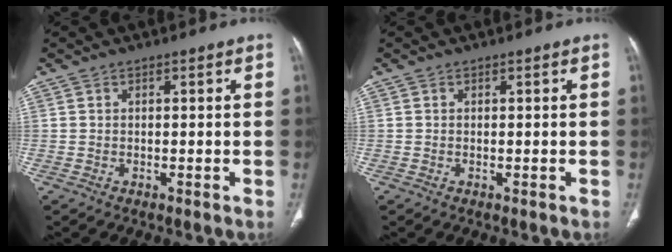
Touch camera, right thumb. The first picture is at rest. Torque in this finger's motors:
{"motor_torque": [0.46, 0.28, 0.21, -0.08, -0.05]}